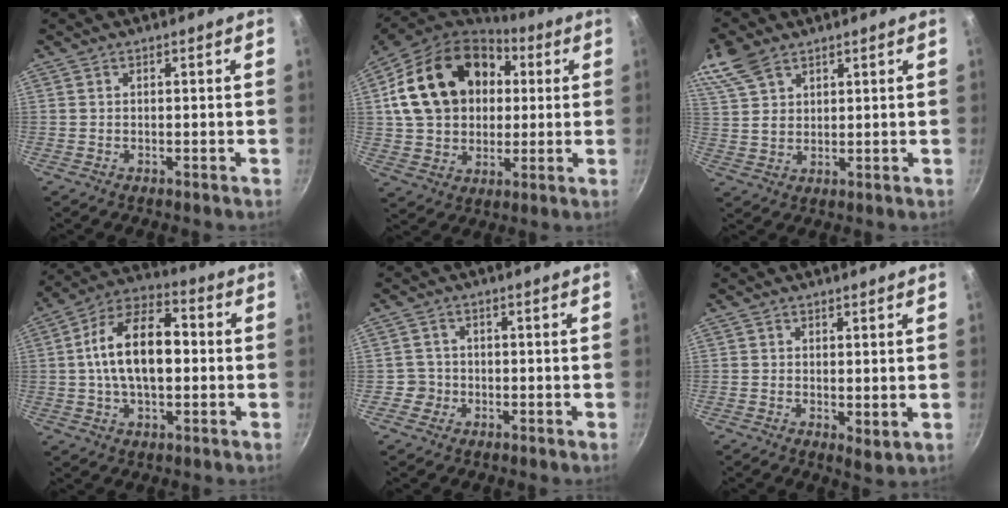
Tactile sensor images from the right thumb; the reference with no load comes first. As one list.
[{"total": 23.2, "force": [5.2, 17.5, 14.2], "torque": [-0.233, 0.021, 0.092]}, {"total": 9.1, "force": [5.9, 5.4, 4.5], "torque": [-0.080, -0.005, 0.120]}, {"total": 16.4, "force": [0.6, 9.3, 13.5], "torque": [-0.207, 0.035, -0.004]}, {"total": 2.8, "force": [-0.6, 2.7, 0.1], "torque": [0.019, 0.013, -0.011]}, {"total": 3.1, "force": [0.7, 1.7, 2.5], "torque": [-0.034, -0.015, 0.010]}]